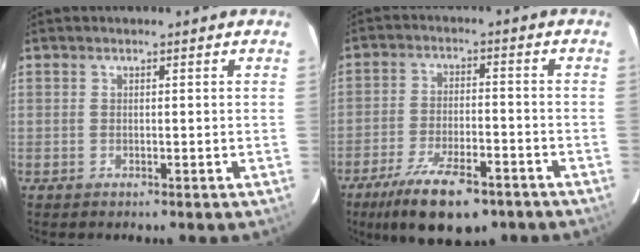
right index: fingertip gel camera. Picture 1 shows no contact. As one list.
[{"total": 14.7, "force": [-10.0, 5.3, 9.4], "torque": [-0.197, -0.026, -0.162]}]